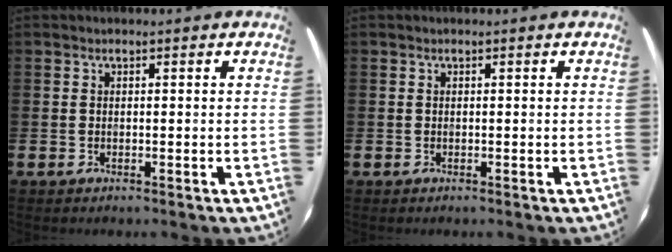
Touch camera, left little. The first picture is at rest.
{"total": 0.0}